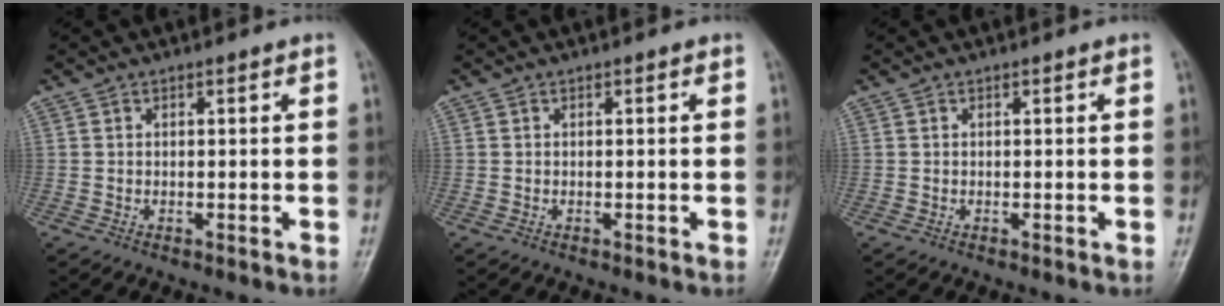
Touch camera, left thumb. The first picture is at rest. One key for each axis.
{"total": 0.0}
{"total": 0.0}